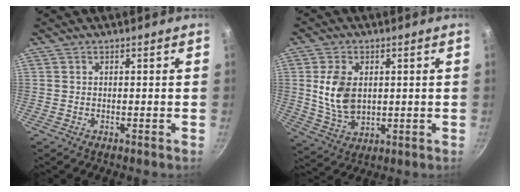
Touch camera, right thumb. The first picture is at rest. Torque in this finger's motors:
{"motor_torque": [-0.49, 0.45, 0.65, -0.53, 0.08]}